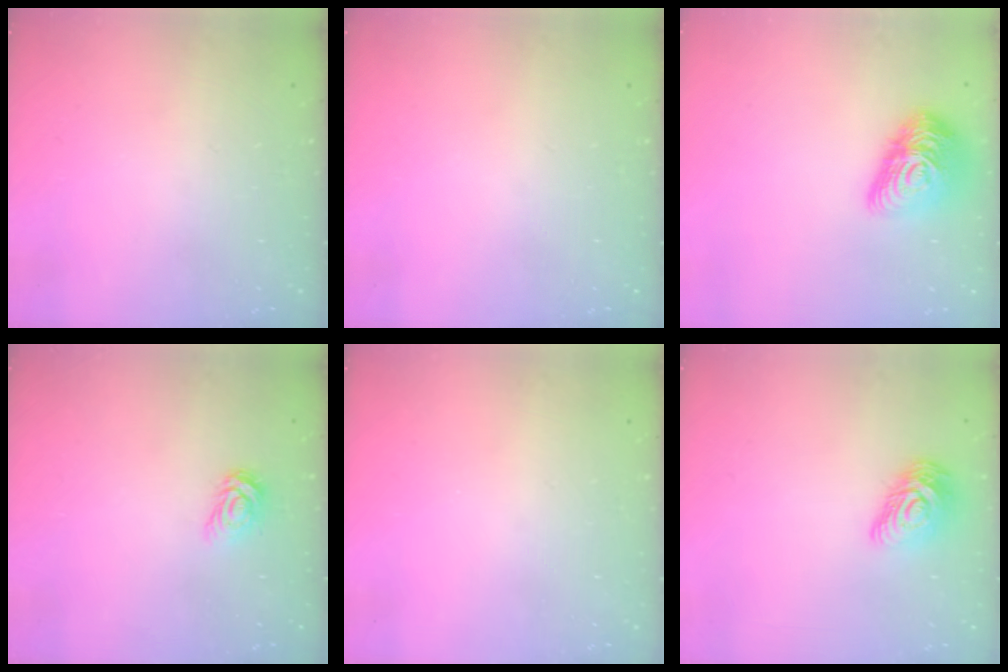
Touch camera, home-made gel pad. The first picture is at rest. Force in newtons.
{"total": 0.0}
{"total": 15.7, "press": 15.7, "slide": 0.7}
{"total": 4.2, "press": 4.1, "slide": 0.4}
{"total": 0.0}
{"total": 10.5, "press": 10.5, "slide": 0.4}